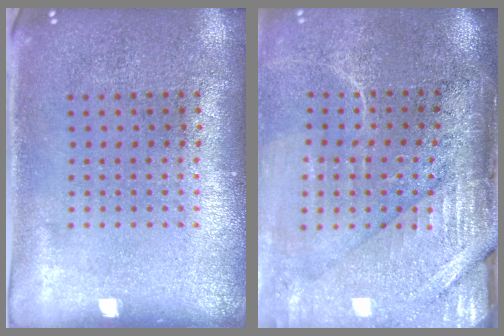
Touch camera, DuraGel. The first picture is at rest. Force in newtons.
{"total": 4.2, "press": 3.6, "slide": 2.2}